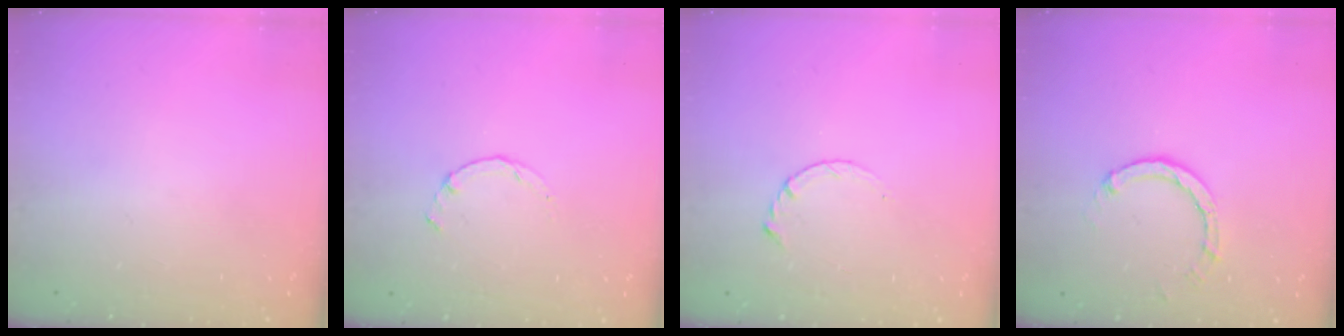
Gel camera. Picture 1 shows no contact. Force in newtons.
{"total": 0.9, "press": 0.9, "slide": 0.3}
{"total": 3.5, "press": 3.5, "slide": 0.4}
{"total": 3.0, "press": 3.0, "slide": 0.3}